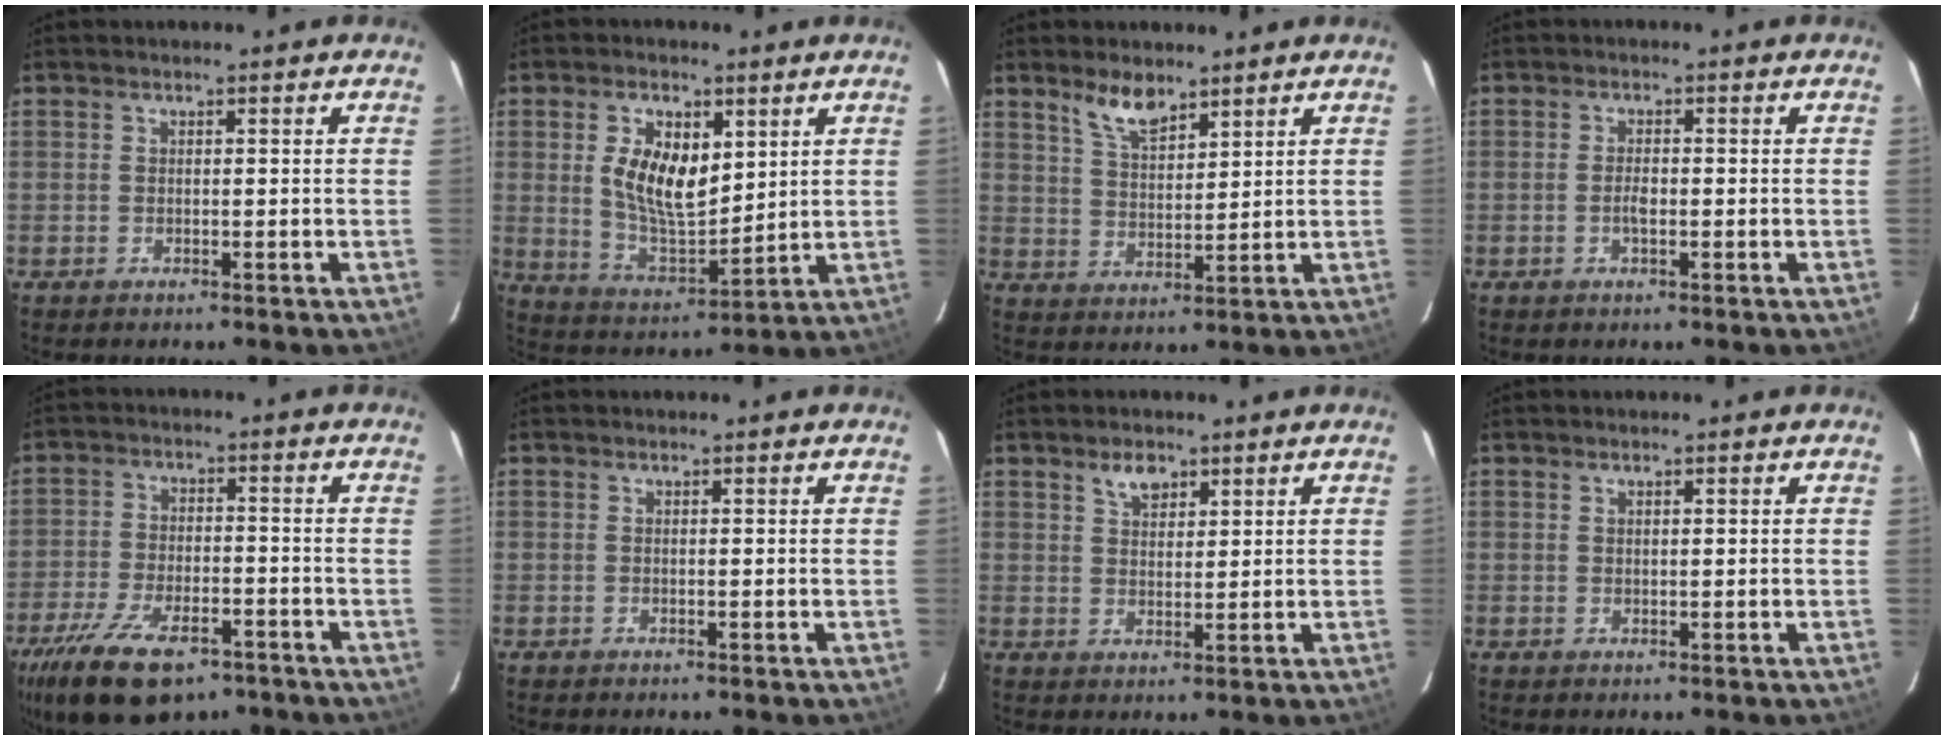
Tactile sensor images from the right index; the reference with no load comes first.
{"total": 11.4, "force": [3.3, 5.8, 9.3], "torque": [-0.176, 0.002, 0.073]}
{"total": 6.2, "force": [4.8, 2.1, 3.3], "torque": [-0.058, 0.003, 0.094]}
{"total": 2.2, "force": [-0.6, 0.9, 1.9], "torque": [-0.036, 0.001, -0.011]}
{"total": 16.9, "force": [-11.1, 7.5, 10.2], "torque": [-0.226, -0.031, -0.186]}
{"total": 0.0}
{"total": 3.8, "force": [2.4, 2.1, 2.0], "torque": [-0.029, 0.007, 0.045]}
{"total": 0.6, "force": [0.4, 0.3, 0.4], "torque": [-0.007, 0.002, 0.007]}